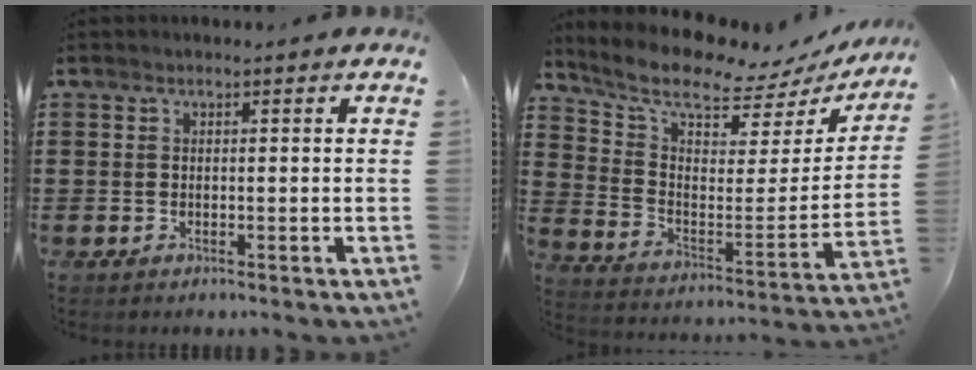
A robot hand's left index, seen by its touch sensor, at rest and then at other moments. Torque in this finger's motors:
{"motor_torque": [1.09, -1.05, 0.50, 0.18]}